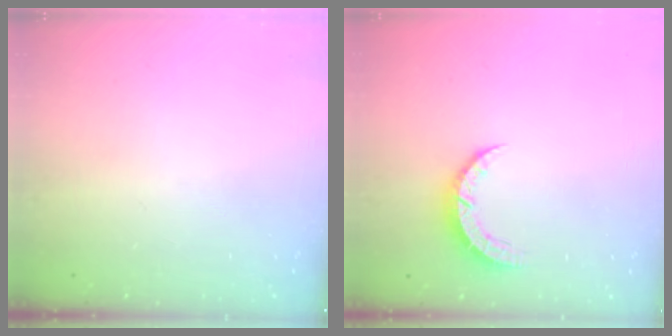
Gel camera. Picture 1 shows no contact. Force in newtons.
{"total": 4.4, "press": 4.4, "slide": 0.5}